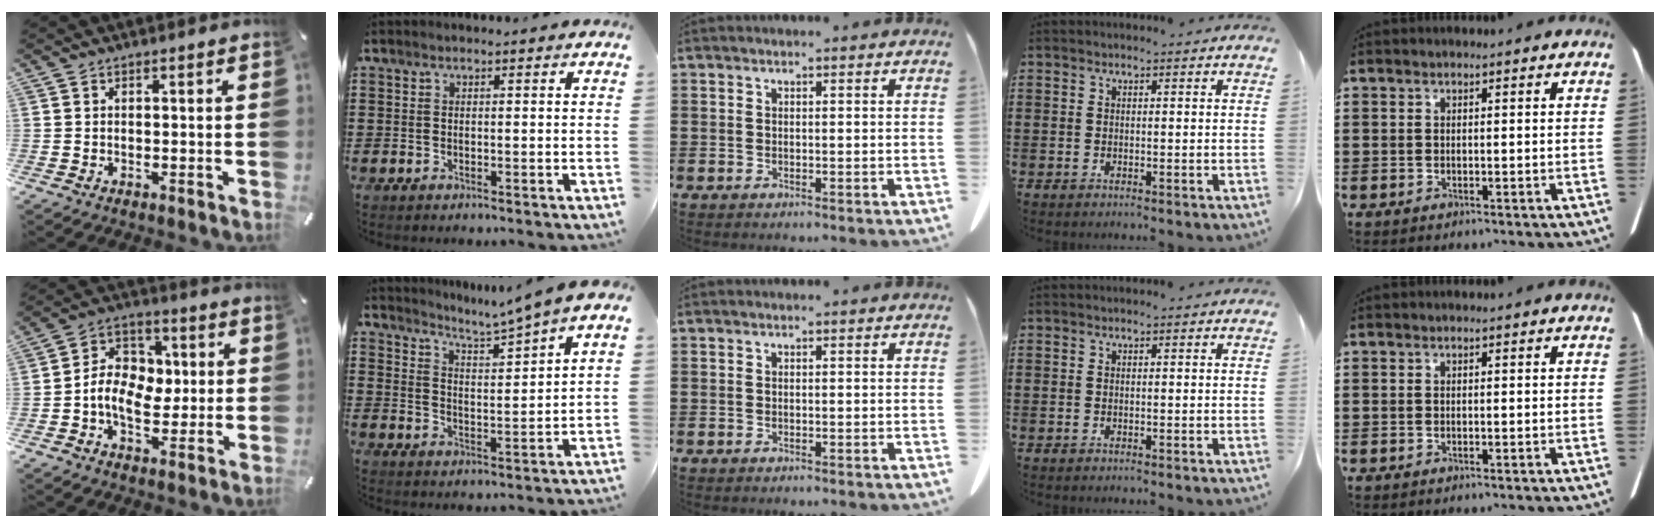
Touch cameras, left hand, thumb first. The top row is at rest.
{"thumb": {"total": 10.3, "force": [-1.7, 8.0, 6.2], "torque": [-0.126, 0.024, -0.028]}, "index": {"total": 4.3, "force": [3.9, -0.9, 1.6], "torque": [-0.050, -0.030, 0.059]}}